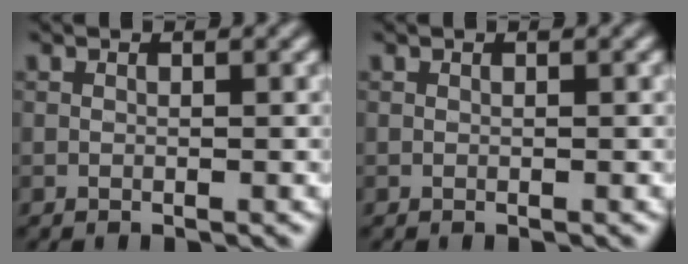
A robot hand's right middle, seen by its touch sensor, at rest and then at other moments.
{"total": 0.0}